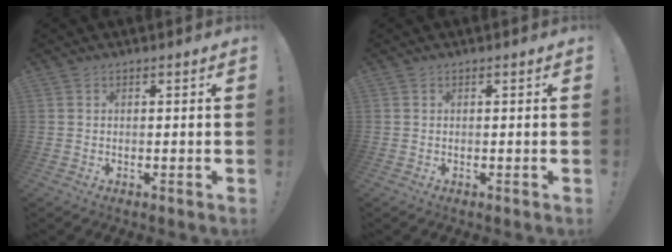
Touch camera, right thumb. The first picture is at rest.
{"total": 0.0}